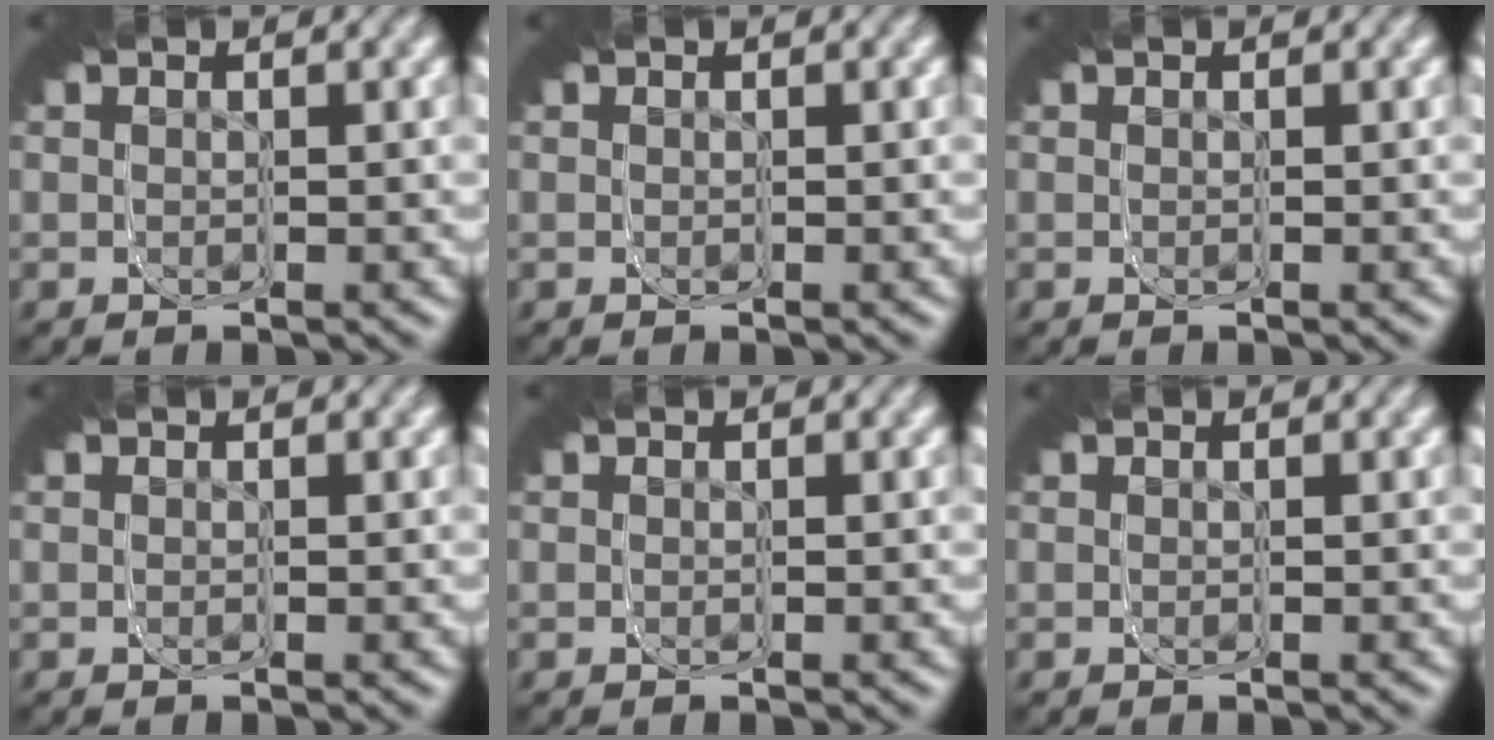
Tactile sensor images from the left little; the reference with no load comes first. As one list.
[{"total": 0.0}, {"total": 0.0}, {"total": 0.0}, {"total": 0.0}, {"total": 0.0}]